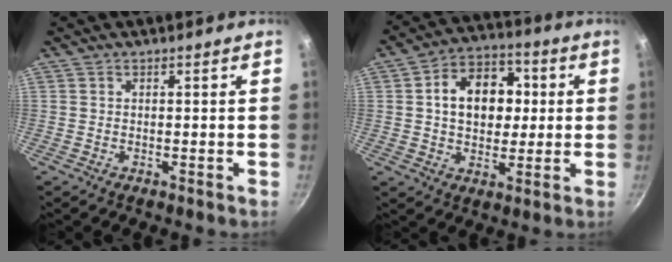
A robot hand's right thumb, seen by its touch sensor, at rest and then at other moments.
{"total": 12.9, "force": [1.7, 9.6, 8.5], "torque": [-0.092, 0.018, 0.014]}